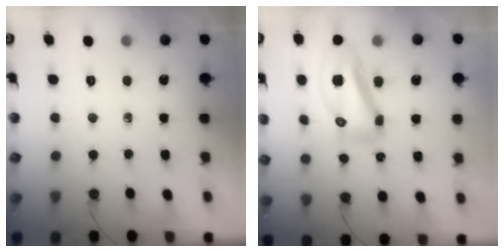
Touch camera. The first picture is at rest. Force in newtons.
{"total": 12.8, "press": 12.7, "slide": 1.8}